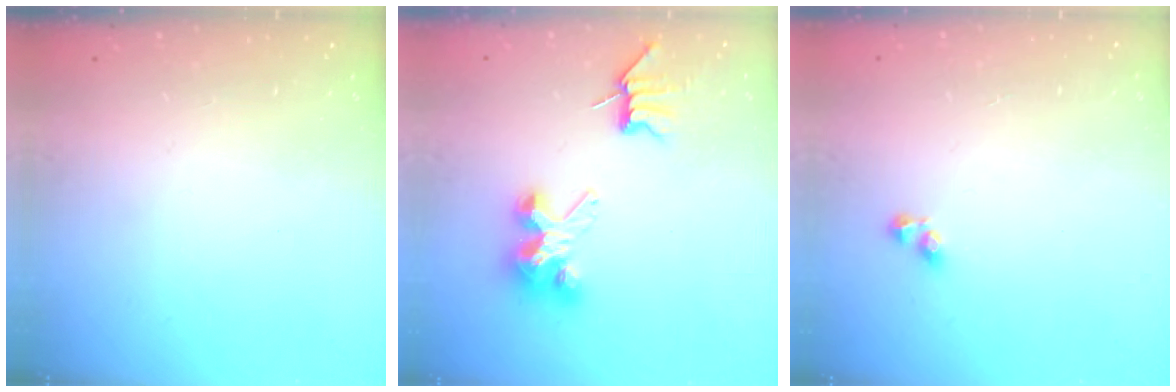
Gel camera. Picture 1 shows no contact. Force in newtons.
{"total": 7.5, "press": 7.5, "slide": 0.6}
{"total": 3.5, "press": 3.5, "slide": 0.3}